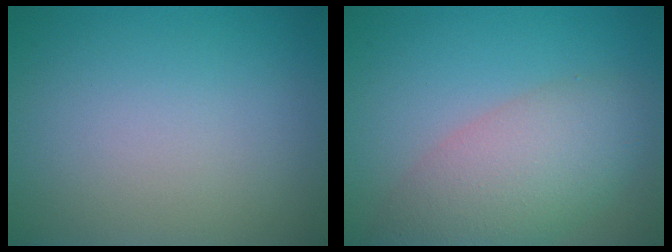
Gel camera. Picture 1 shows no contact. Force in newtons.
{"total": 6.3, "press": 6.2, "slide": 0.8}